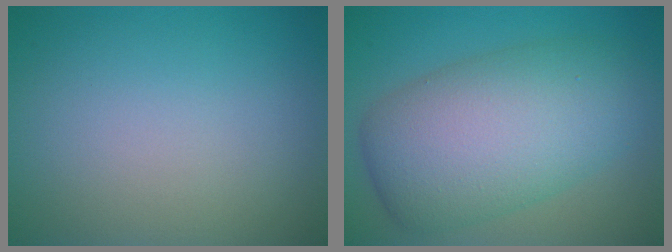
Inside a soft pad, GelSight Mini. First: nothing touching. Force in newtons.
{"total": 9.6, "press": 9.6, "slide": 0.4}